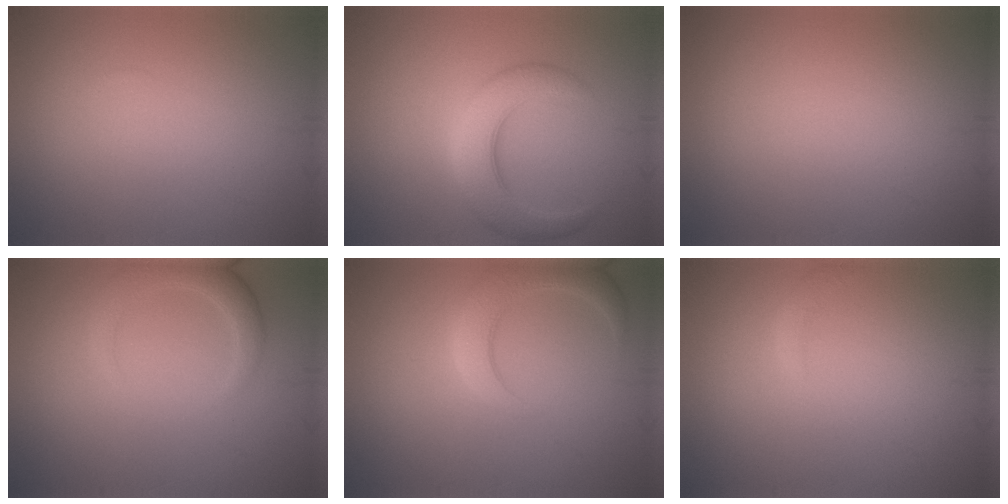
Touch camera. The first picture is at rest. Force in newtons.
{"total": 5.2, "press": 5.2, "slide": 0.1}
{"total": 0.0}
{"total": 2.8, "press": 2.8, "slide": 0.4}
{"total": 4.1, "press": 4.1, "slide": 0.3}
{"total": 1.0, "press": 0.9, "slide": 0.2}